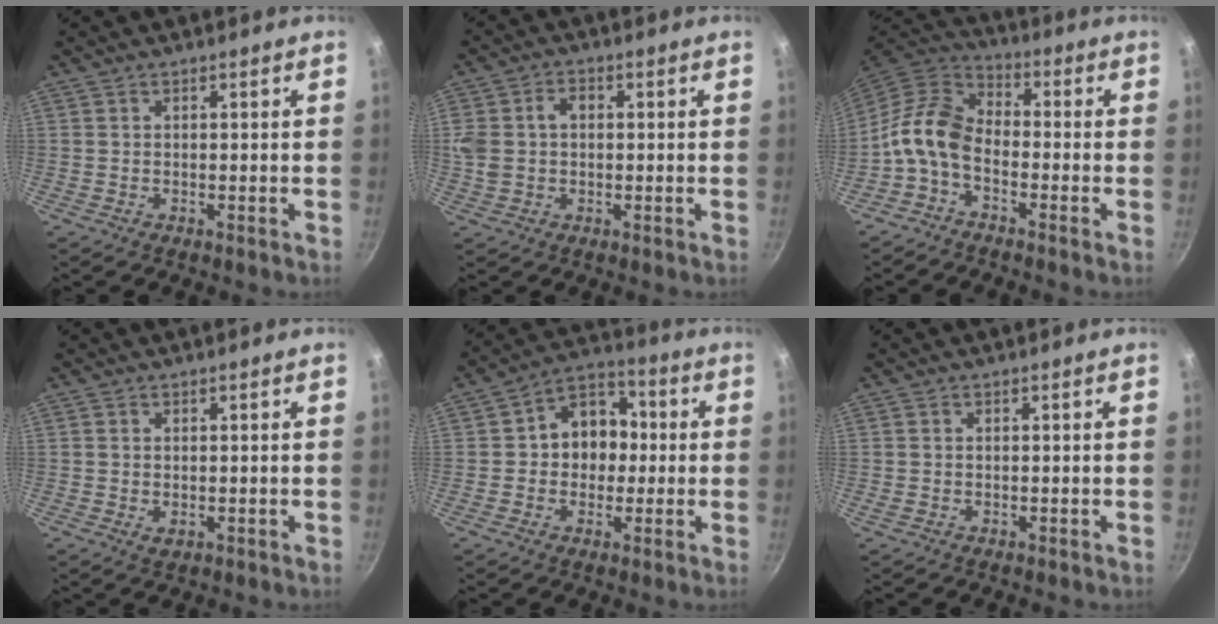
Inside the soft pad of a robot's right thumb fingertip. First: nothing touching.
{"total": 6.8, "force": [0.7, 5.2, 4.4], "torque": [-0.078, 0.011, 0.008]}
{"total": 9.6, "force": [-3.1, 6.1, 6.7], "torque": [-0.128, 0.048, -0.080]}
{"total": 1.4, "force": [0.1, 1.0, 1.0], "torque": [-0.016, -0.002, 0.002]}
{"total": 10.7, "force": [0.2, 8.7, 6.1], "torque": [-0.039, 0.026, -0.012]}
{"total": 0.0}